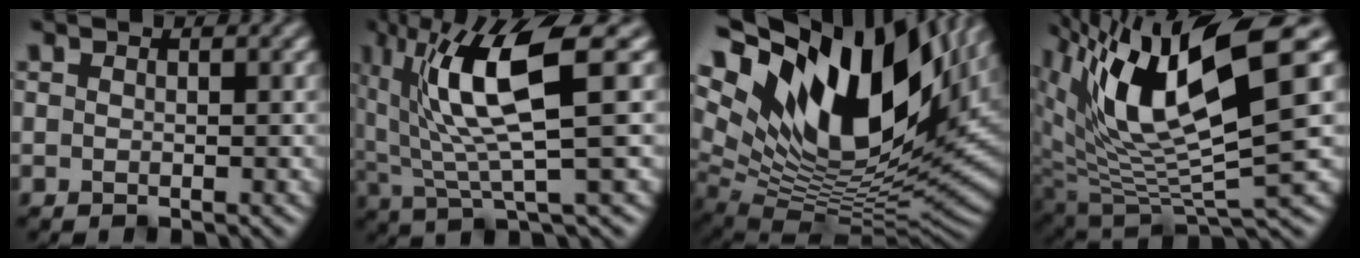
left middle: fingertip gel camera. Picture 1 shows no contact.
{"total": 9.0, "force": [2.9, 2.0, 8.3], "torque": [-0.150, -0.001, 0.055]}
{"total": 19.2, "force": [8.4, 9.0, 14.7], "torque": [-0.277, 0.028, 0.148]}
{"total": 11.7, "force": [5.1, 3.3, 10.0], "torque": [-0.182, -0.006, 0.105]}